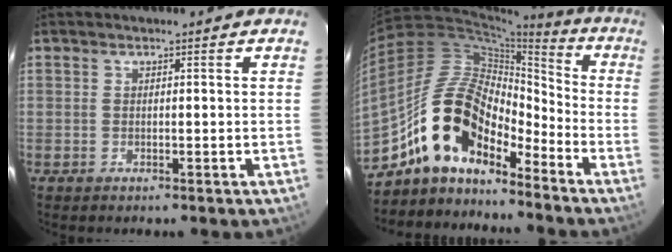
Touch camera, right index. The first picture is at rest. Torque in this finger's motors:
{"motor_torque": [0.92, -0.53, 1.05, 0.21]}